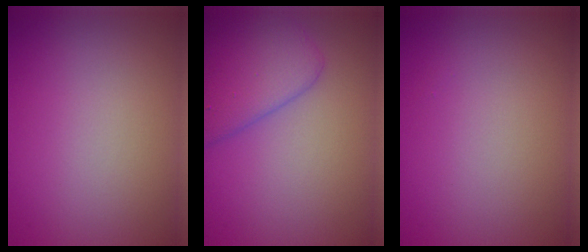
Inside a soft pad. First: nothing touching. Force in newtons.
{"total": 4.8, "press": 4.8, "slide": 0.2}
{"total": 0.0}